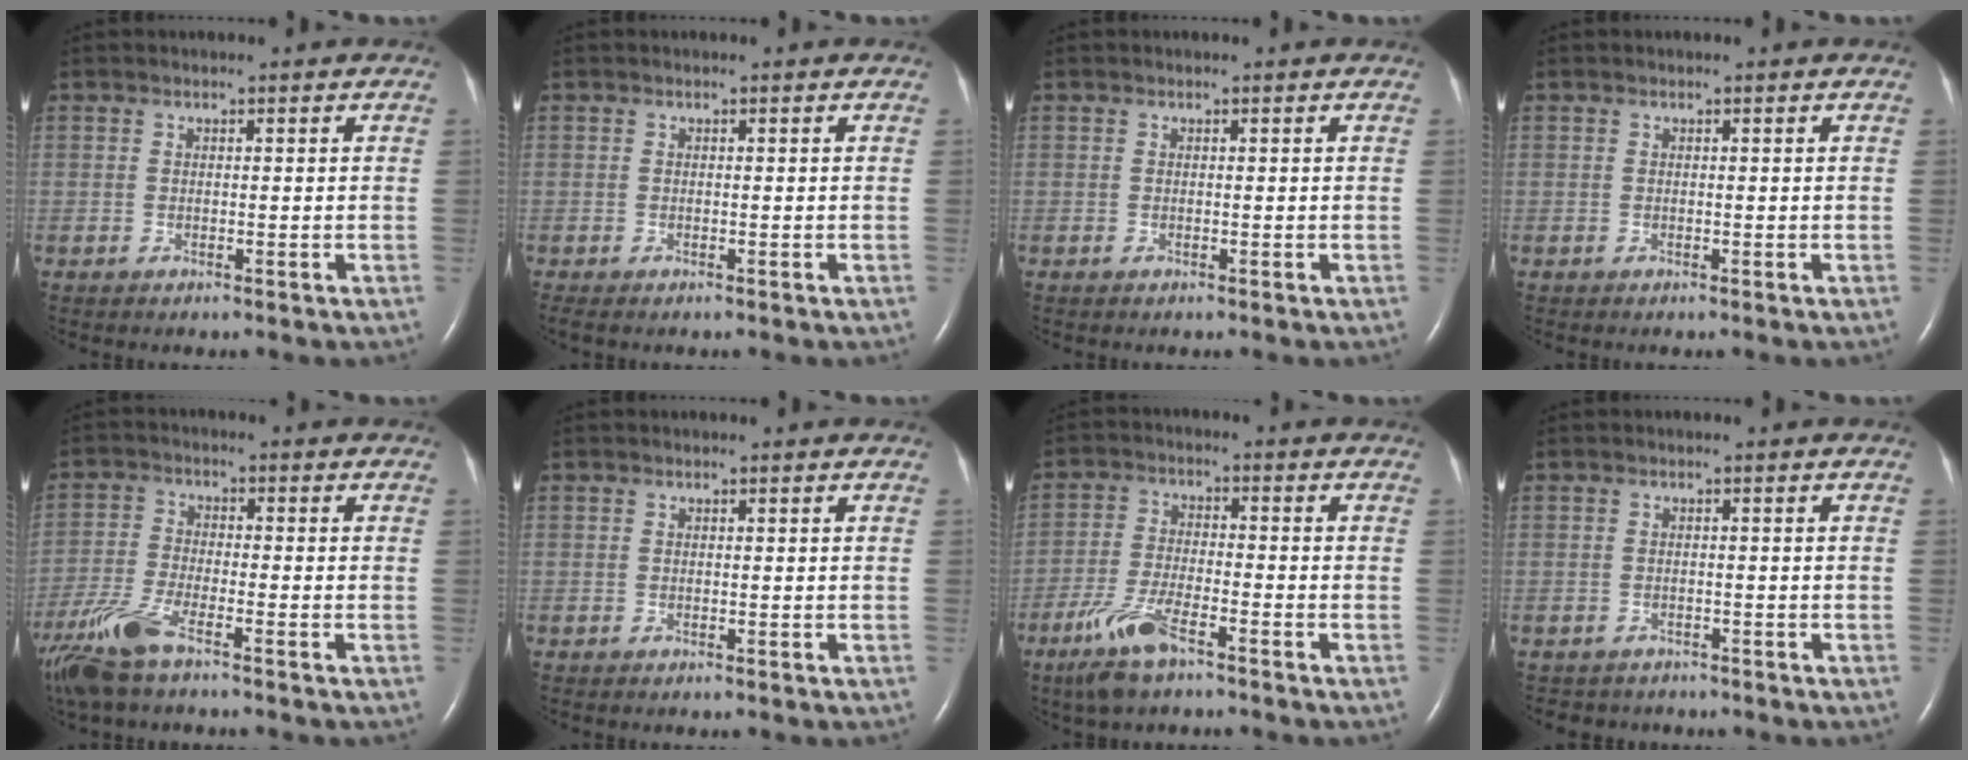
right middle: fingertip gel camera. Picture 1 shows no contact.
{"total": 0.8, "force": [-0.7, 0.2, 0.4], "torque": [-0.009, -0.003, -0.010]}
{"total": 0.0}
{"total": 0.0}
{"total": 8.9, "force": [-6.3, 1.7, 6.1], "torque": [-0.143, -0.022, -0.124]}
{"total": 0.0}
{"total": 7.9, "force": [-5.2, 1.5, 5.7], "torque": [-0.130, -0.015, -0.100]}
{"total": 3.0, "force": [-2.6, 1.4, -0.1], "torque": [-0.007, 0.000, -0.035]}